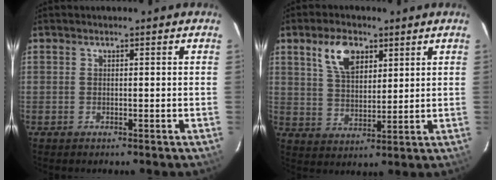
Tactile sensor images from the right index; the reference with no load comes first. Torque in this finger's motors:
{"motor_torque": [0.16, 0.13, 0.15, 0.08]}